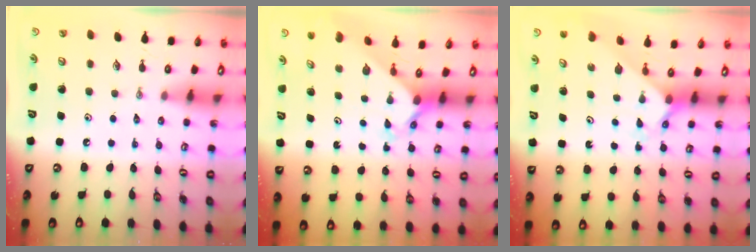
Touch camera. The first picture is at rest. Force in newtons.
{"total": 2.3, "press": 2.3, "slide": 0.2}
{"total": 1.9, "press": 1.9, "slide": 0.1}